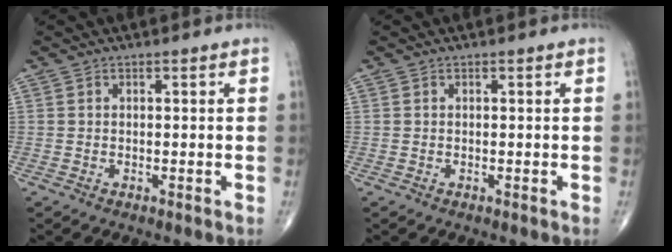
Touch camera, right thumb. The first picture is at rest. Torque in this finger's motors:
{"motor_torque": [-0.09, 0.12, 0.00, 0.00, 0.00]}